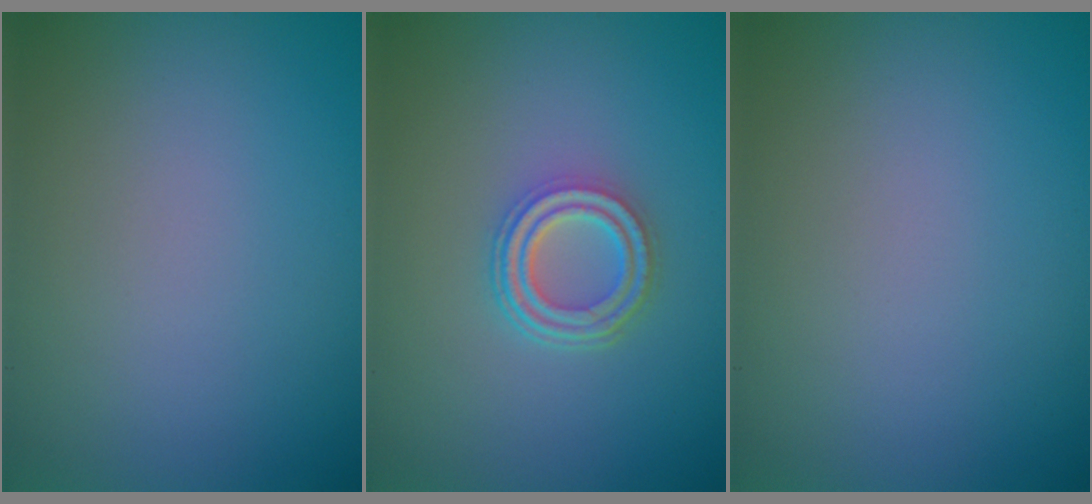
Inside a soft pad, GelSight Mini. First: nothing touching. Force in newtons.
{"total": 3.9, "press": 3.0, "slide": 2.5}
{"total": 0.0}